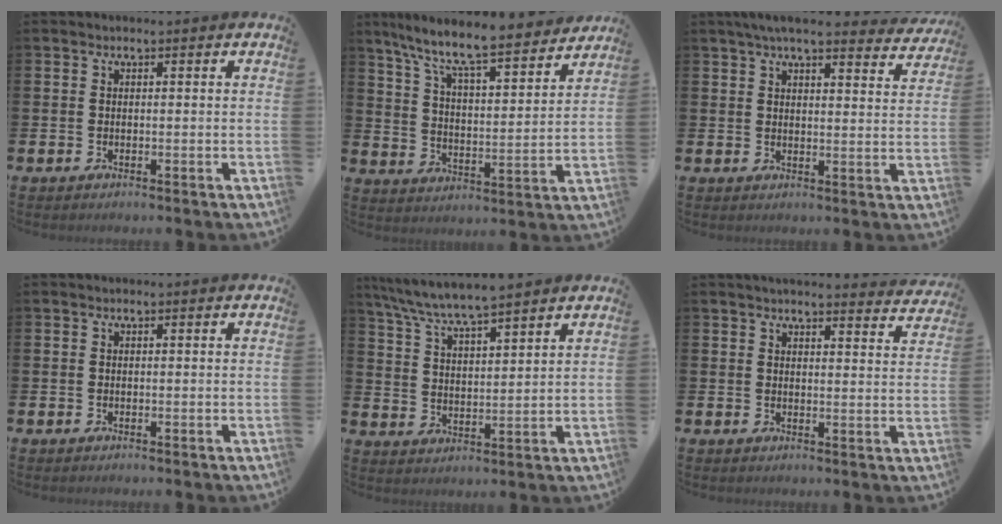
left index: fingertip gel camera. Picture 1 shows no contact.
{"total": 9.3, "force": [8.6, 0.7, 3.6], "torque": [-0.103, -0.063, 0.143]}
{"total": 5.8, "force": [5.2, 0.8, 2.4], "torque": [-0.052, -0.020, 0.091]}
{"total": 0.0}
{"total": 6.5, "force": [6.4, -0.1, 1.6], "torque": [-0.061, -0.035, 0.113]}
{"total": 3.8, "force": [3.8, 0.1, 0.5], "torque": [-0.008, -0.023, 0.067]}